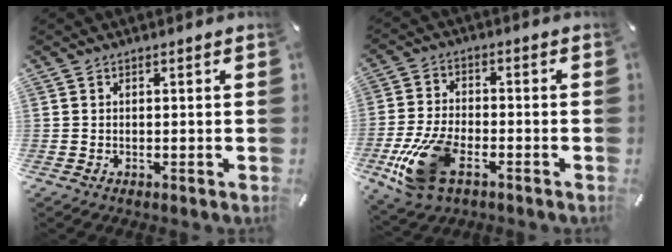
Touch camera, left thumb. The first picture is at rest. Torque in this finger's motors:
{"motor_torque": [1.34, 1.59, 0.83, 0.67, 0.15]}